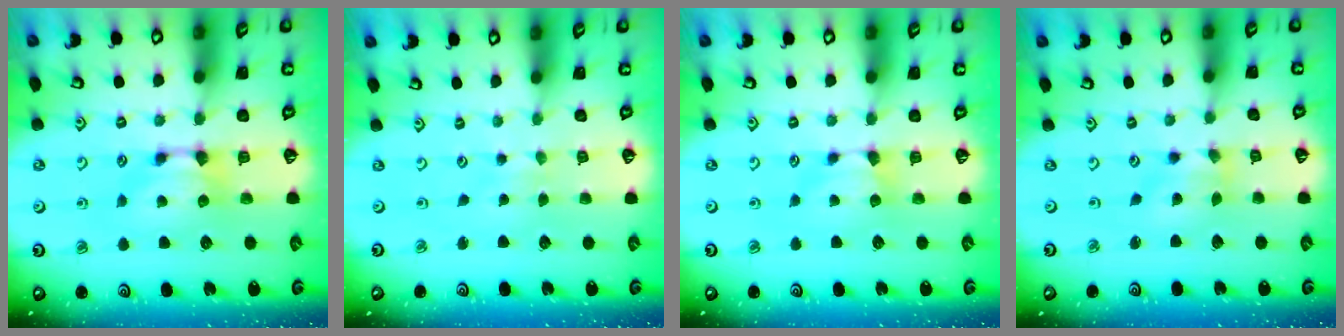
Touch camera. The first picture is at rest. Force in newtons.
{"total": 3.0, "press": 3.0, "slide": 0.1}
{"total": 1.0, "press": 0.9, "slide": 0.3}
{"total": 1.3, "press": 0.3, "slide": 1.3}